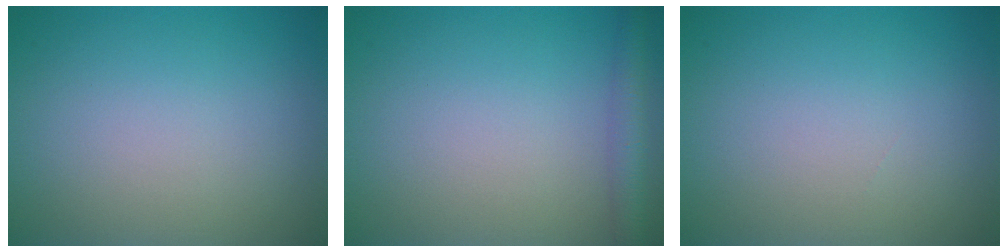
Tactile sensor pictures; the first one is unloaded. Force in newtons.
{"total": 2.7, "press": 2.7, "slide": 0.2}
{"total": 0.0}